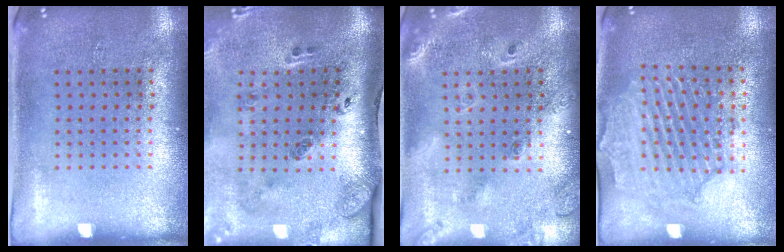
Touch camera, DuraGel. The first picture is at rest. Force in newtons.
{"total": 3.2, "press": 1.9, "slide": 2.6}
{"total": 2.0, "press": 1.7, "slide": 1.0}
{"total": 2.0, "press": 1.9, "slide": 0.5}